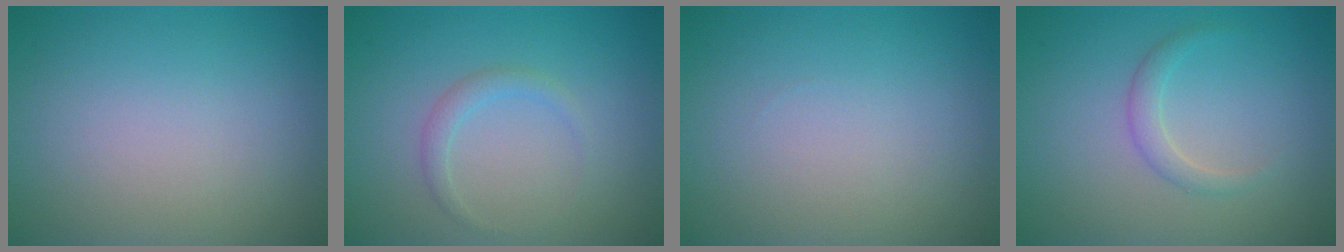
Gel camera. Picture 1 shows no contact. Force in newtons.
{"total": 1.3, "press": 1.3, "slide": 0.1}
{"total": 0.0}
{"total": 1.5, "press": 1.5, "slide": 0.1}